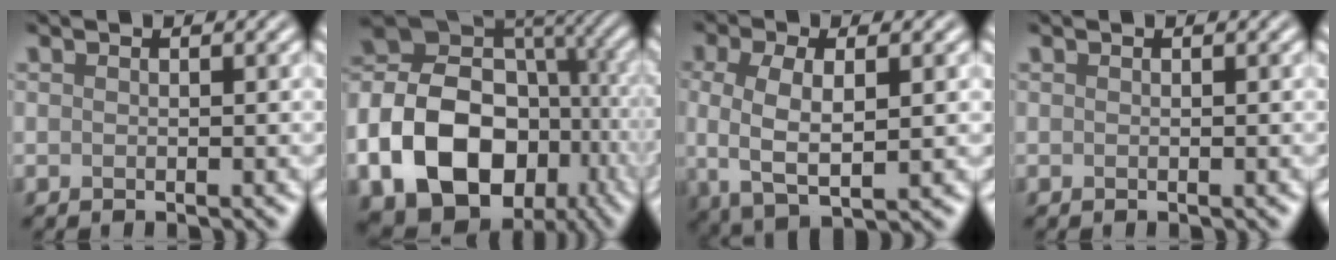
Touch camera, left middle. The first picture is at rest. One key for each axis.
{"total": 18.2, "fx": -5.5, "fy": 13.9, "fz": 10.3, "tx": -0.217, "ty": -0.006, "tz": -0.096}
{"total": 5.3, "fx": -0.2, "fy": 2.1, "fz": 4.8, "tx": -0.099, "ty": -0.004, "tz": -0.003}
{"total": 0.0}